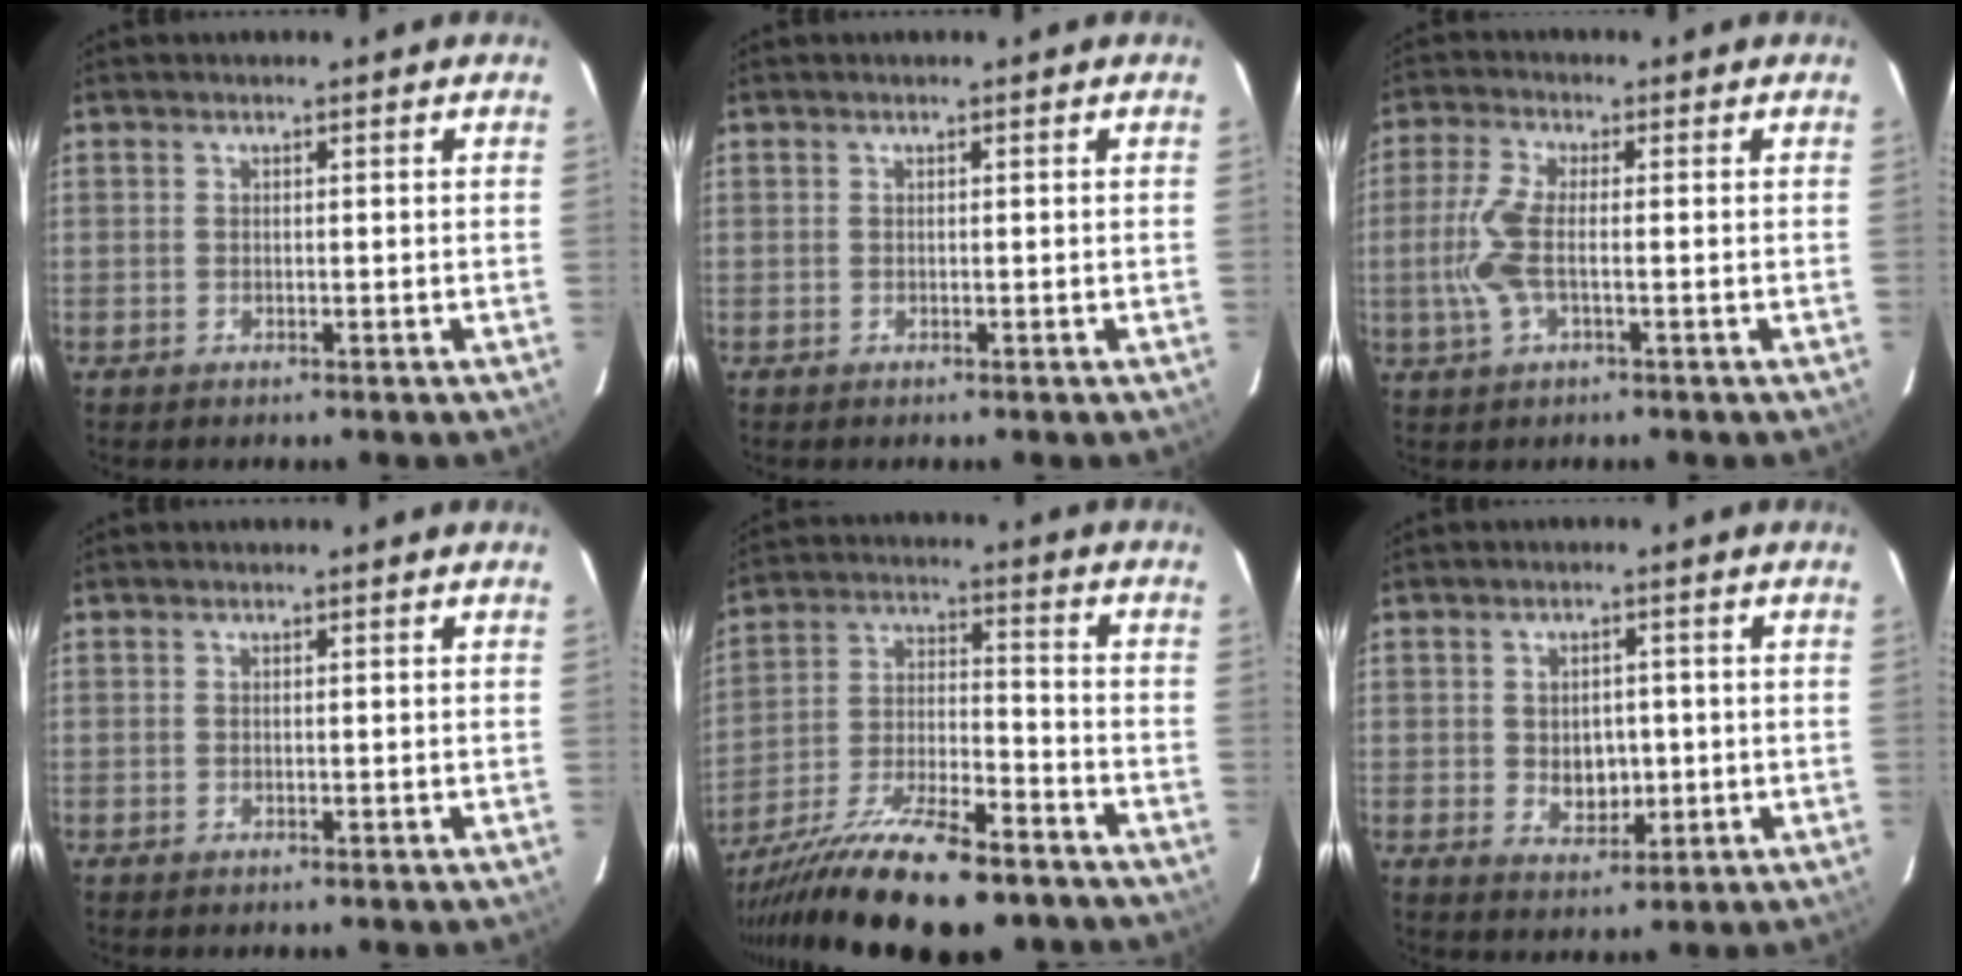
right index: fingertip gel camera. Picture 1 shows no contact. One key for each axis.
{"total": 0.0}
{"total": 7.3, "fx": -1.1, "fy": 2.2, "fz": 6.9, "tx": -0.154, "ty": 0.000, "tz": -0.023}
{"total": 0.0}
{"total": 23.0, "fx": -17.3, "fy": 6.3, "fz": 13.8, "tx": -0.265, "ty": -0.047, "tz": -0.282}
{"total": 5.4, "fx": -0.4, "fy": 4.0, "fz": 3.6, "tx": -0.059, "ty": -0.001, "tz": 0.004}